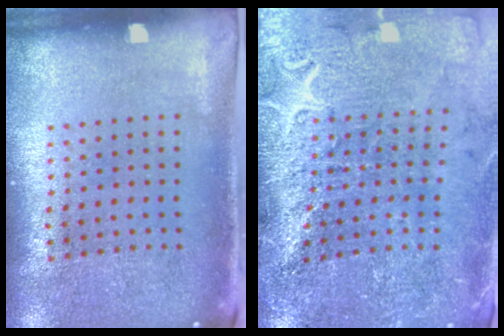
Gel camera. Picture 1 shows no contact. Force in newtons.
{"total": 3.1, "press": 3.1, "slide": 0.4}